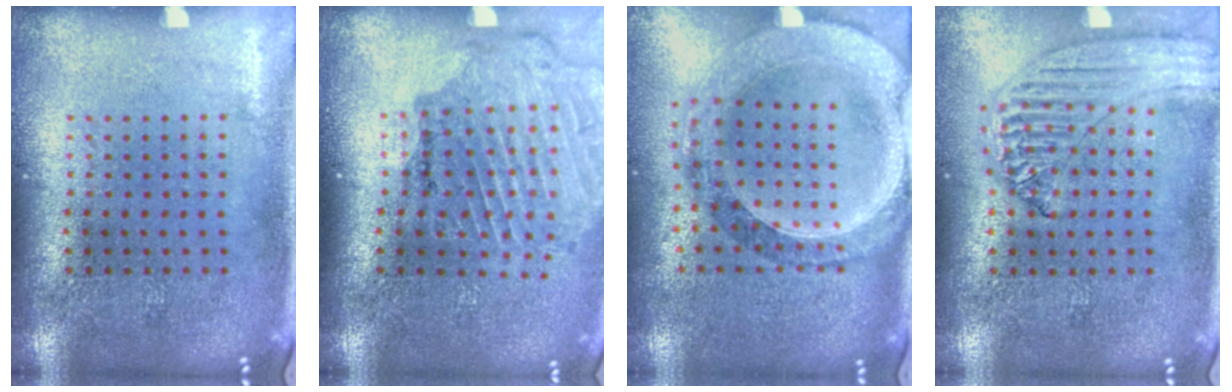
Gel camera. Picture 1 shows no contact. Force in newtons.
{"total": 1.7, "press": 1.7, "slide": 0.1}
{"total": 1.5, "press": 1.4, "slide": 0.5}
{"total": 1.3, "press": 1.3, "slide": 0.1}